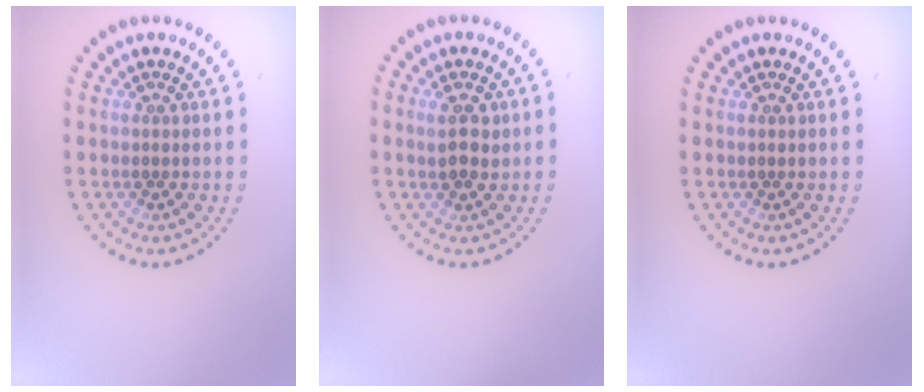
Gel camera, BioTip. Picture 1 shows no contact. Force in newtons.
{"total": 2.2, "press": 2.2, "slide": 0.5}
{"total": 0.0}